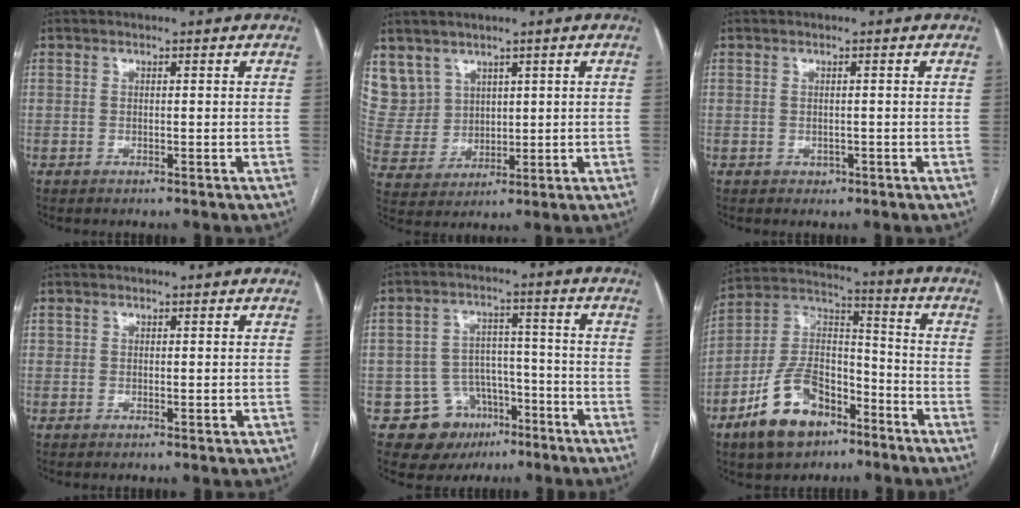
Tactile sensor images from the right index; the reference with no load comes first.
{"total": 9.2, "force": [5.5, 7.4, 0.8], "torque": [-0.033, 0.030, 0.134]}
{"total": 0.7, "force": [-0.3, 0.7, 0.3], "torque": [-0.002, 0.002, -0.001]}
{"total": 0.8, "force": [0.0, 0.6, 0.5], "torque": [-0.008, 0.002, 0.004]}
{"total": 9.1, "force": [-5.0, 7.4, 1.8], "torque": [-0.018, 0.033, -0.065]}
{"total": 14.4, "force": [-8.5, 7.7, 8.8], "torque": [-0.177, 0.016, -0.153]}